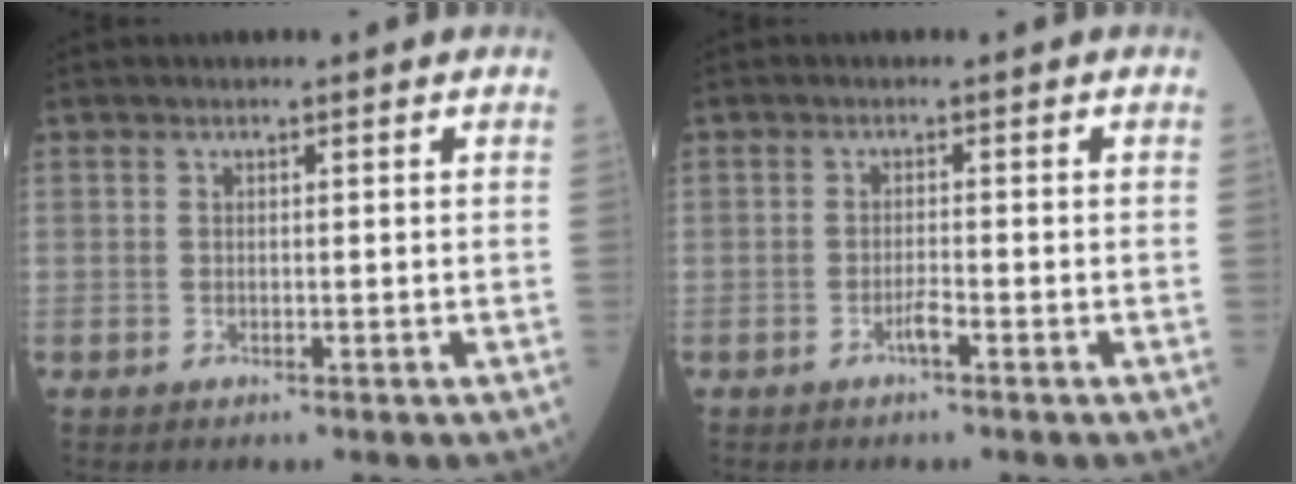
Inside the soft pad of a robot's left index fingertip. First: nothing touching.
{"total": 1.3, "force": [-1.0, -0.1, 0.8], "torque": [-0.019, -0.003, -0.018]}